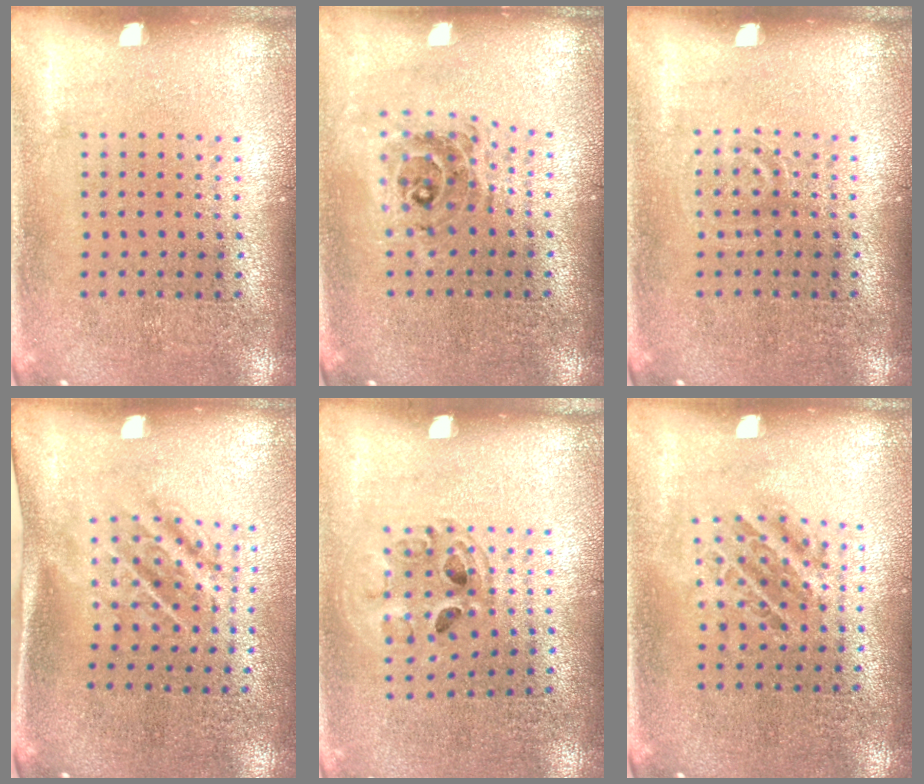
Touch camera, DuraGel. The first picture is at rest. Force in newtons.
{"total": 0.7, "press": 0.7, "slide": 0.1}
{"total": 0.8, "press": 0.8, "slide": 0.2}
{"total": 1.7, "press": 1.2, "slide": 1.2}
{"total": 1.0, "press": 1.0, "slide": 0.2}
{"total": 1.0, "press": 1.0, "slide": 0.4}